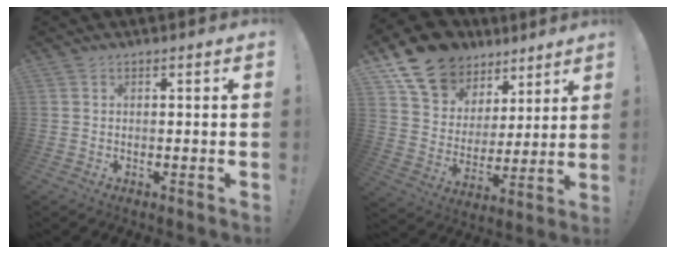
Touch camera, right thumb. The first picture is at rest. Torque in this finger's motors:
{"motor_torque": [-0.34, 1.55, 0.18, 0.52, 0.08]}